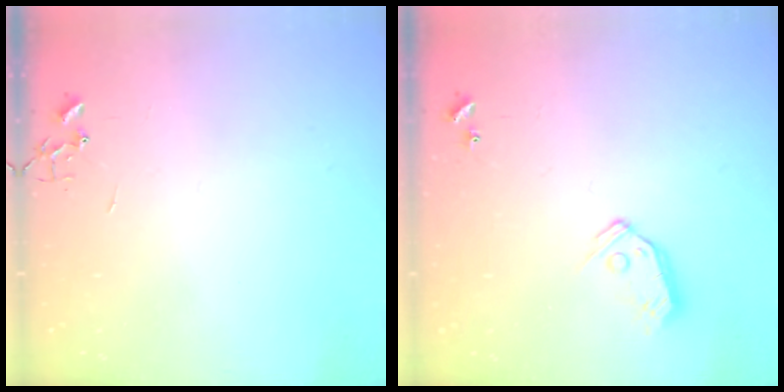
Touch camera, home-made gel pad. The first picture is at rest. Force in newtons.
{"total": 8.3, "press": 8.3, "slide": 0.5}